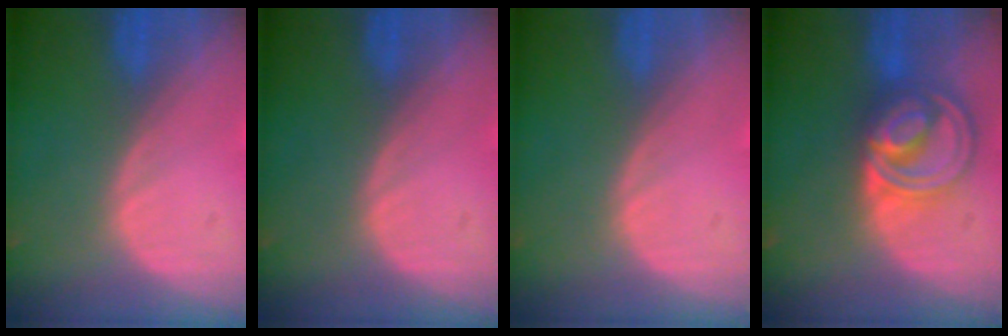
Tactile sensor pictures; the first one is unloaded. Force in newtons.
{"total": 0.0}
{"total": 0.0}
{"total": 8.8, "press": 7.4, "slide": 4.6}